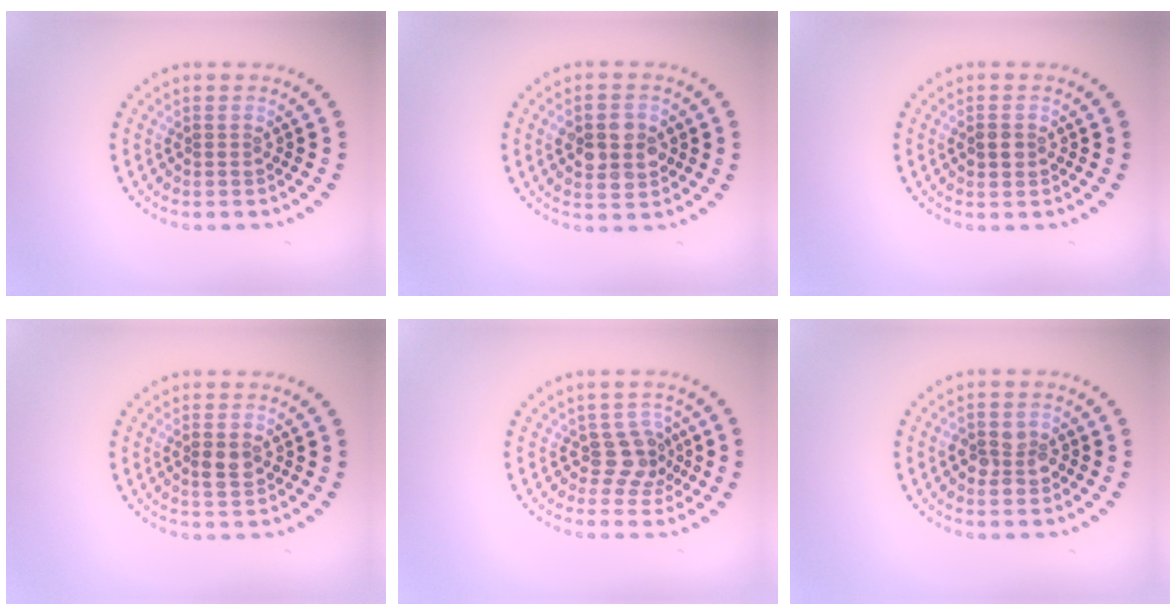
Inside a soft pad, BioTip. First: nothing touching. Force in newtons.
{"total": 3.8, "press": 3.8, "slide": 0.1}
{"total": 1.4, "press": 1.4, "slide": 0.1}
{"total": 1.8, "press": 1.8, "slide": 0.4}
{"total": 2.6, "press": 2.0, "slide": 1.5}
{"total": 2.5, "press": 2.4, "slide": 0.6}